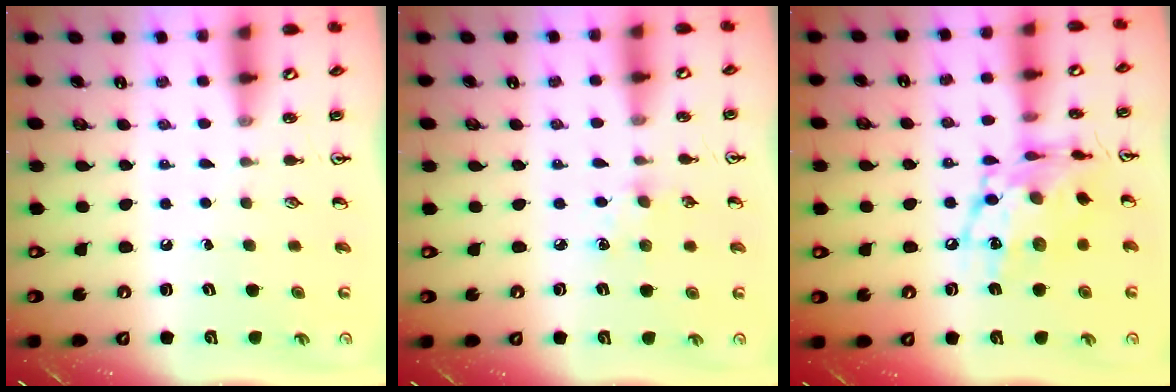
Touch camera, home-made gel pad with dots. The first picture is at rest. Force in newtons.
{"total": 5.6, "press": 5.5, "slide": 0.6}
{"total": 15.5, "press": 15.4, "slide": 1.0}